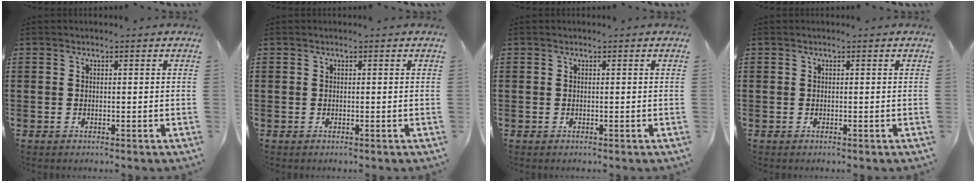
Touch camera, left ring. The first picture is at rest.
{"total": 0.0}
{"total": 0.0}
{"total": 0.0}